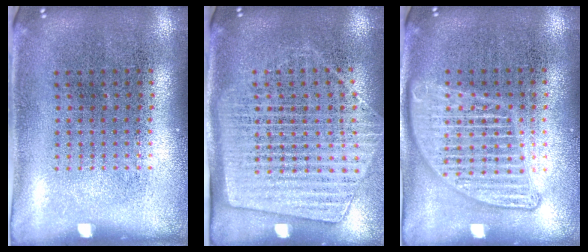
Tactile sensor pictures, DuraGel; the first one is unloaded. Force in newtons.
{"total": 1.7, "press": 1.4, "slide": 1.0}
{"total": 1.8, "press": 1.8, "slide": 0.3}